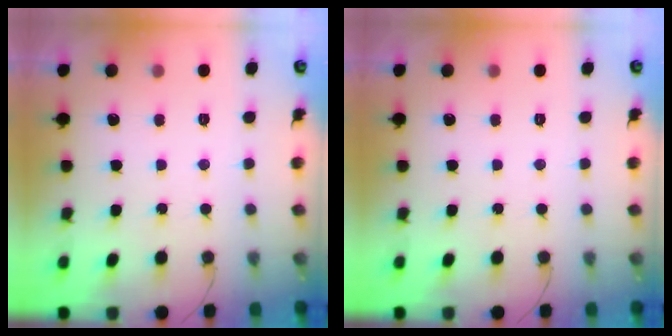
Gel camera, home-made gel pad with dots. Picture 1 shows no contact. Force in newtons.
{"total": 0.0}